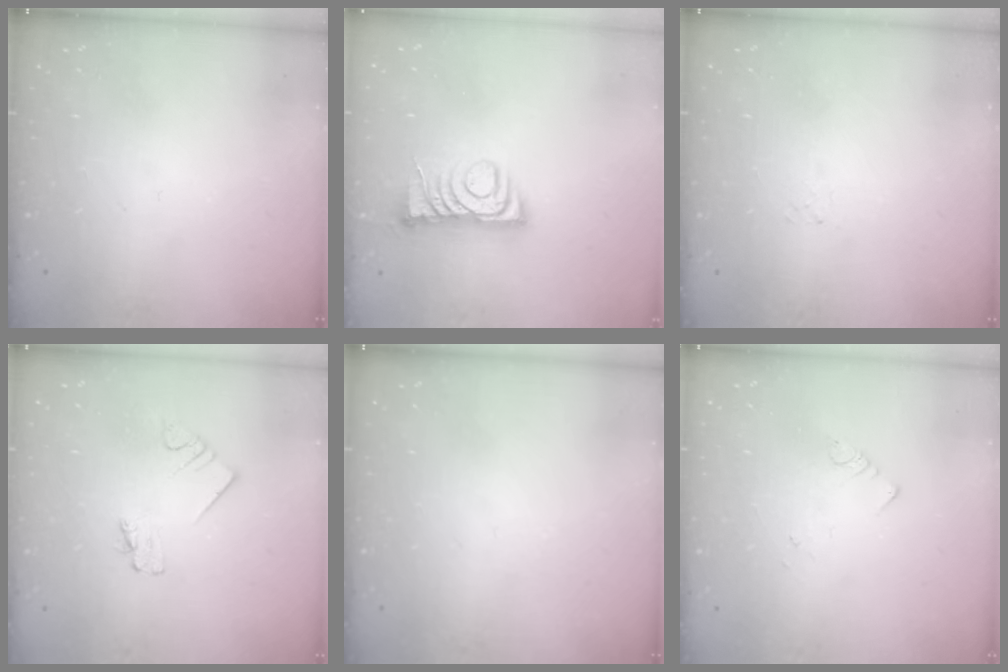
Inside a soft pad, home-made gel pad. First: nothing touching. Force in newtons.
{"total": 7.0, "press": 7.0, "slide": 0.7}
{"total": 1.5, "press": 1.5, "slide": 0.2}
{"total": 2.0, "press": 2.0, "slide": 0.3}
{"total": 0.0}
{"total": 1.9, "press": 1.9, "slide": 0.2}